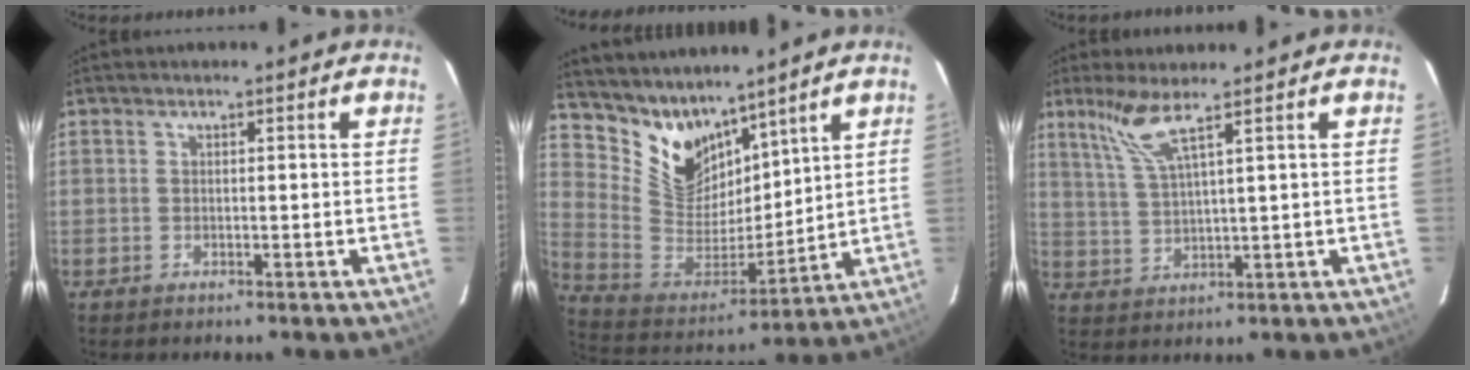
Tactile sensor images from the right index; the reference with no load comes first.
{"total": 13.6, "force": [10.8, 7.2, 4.0], "torque": [-0.094, -0.004, 0.222]}
{"total": 6.5, "force": [4.7, 1.2, 4.3], "torque": [-0.092, 0.002, 0.103]}